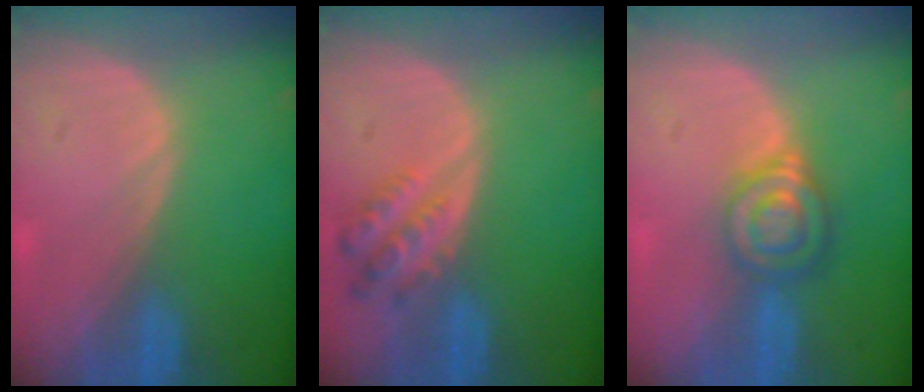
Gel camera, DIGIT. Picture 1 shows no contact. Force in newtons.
{"total": 4.9, "press": 4.9, "slide": 0.4}
{"total": 6.6, "press": 5.7, "slide": 3.3}